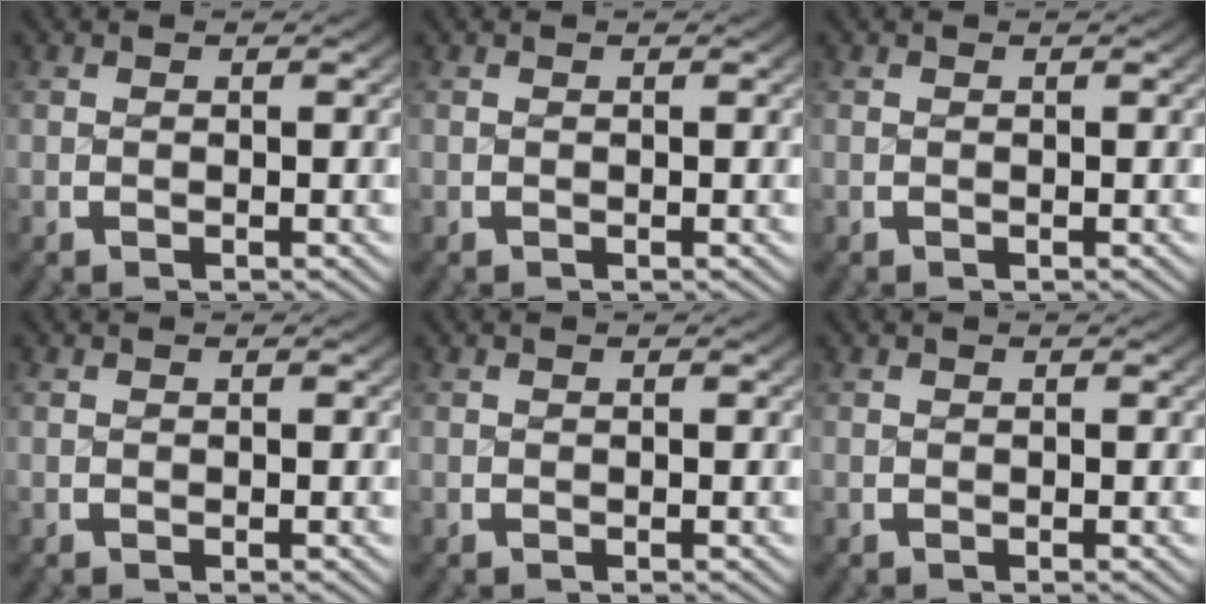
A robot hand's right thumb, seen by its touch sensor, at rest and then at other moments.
{"total": 0.0}
{"total": 0.0}
{"total": 0.0}
{"total": 0.0}
{"total": 0.0}